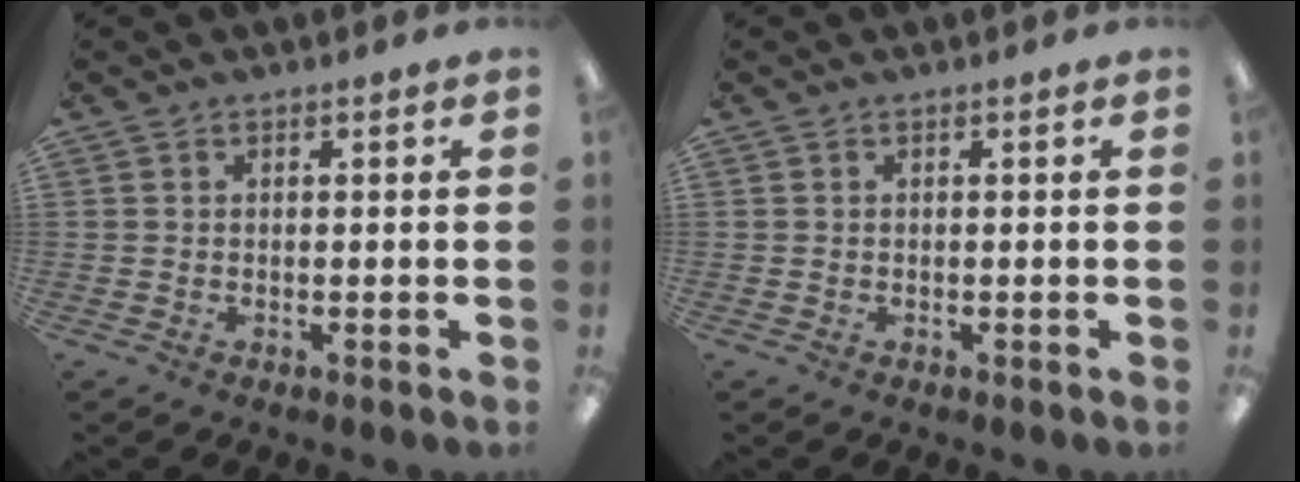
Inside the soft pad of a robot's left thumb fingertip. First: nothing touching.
{"total": 0.0}